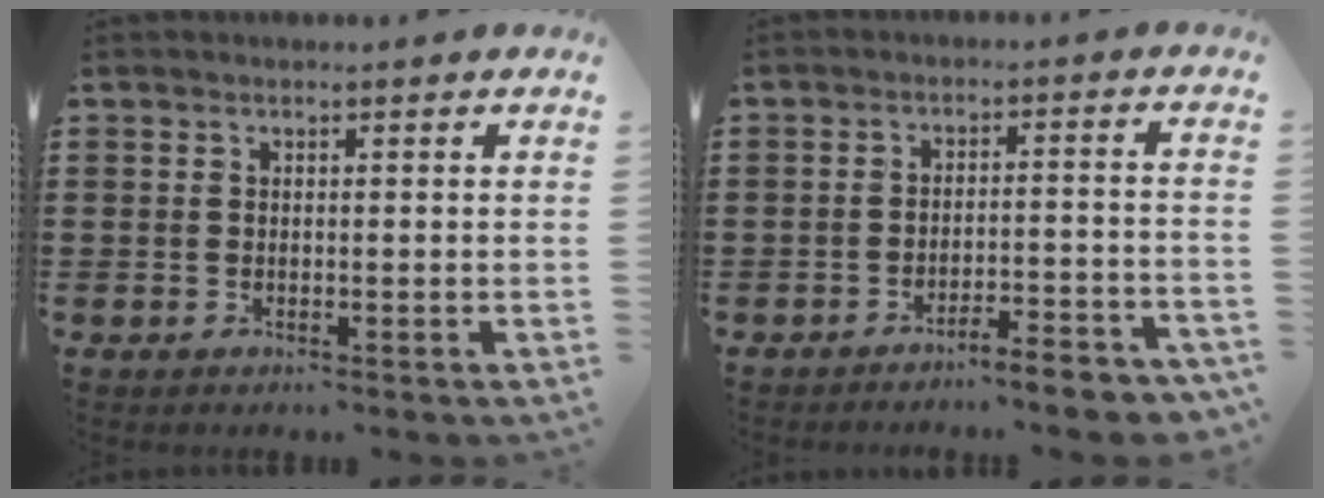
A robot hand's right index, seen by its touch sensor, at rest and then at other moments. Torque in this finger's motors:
{"motor_torque": [0.96, 1.18, 0.29, 0.03]}